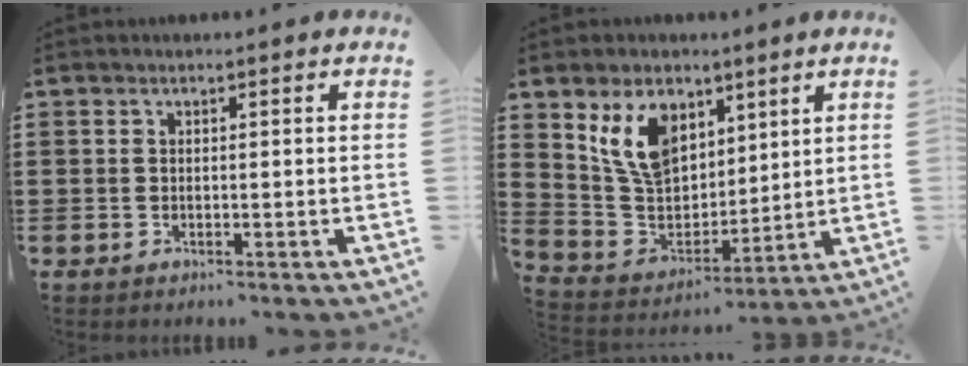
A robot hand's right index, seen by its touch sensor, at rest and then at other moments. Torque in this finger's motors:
{"motor_torque": [1.19, 0.95, 0.72, 0.21]}